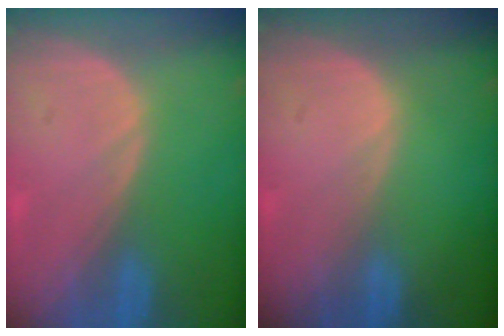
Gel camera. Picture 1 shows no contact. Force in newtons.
{"total": 0.0}